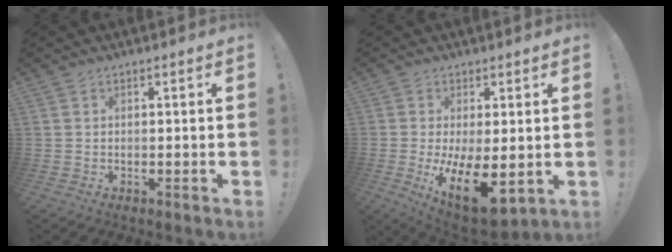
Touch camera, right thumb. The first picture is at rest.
{"total": 12.9, "force": [-1.3, 5.3, 11.7], "torque": [-0.162, -0.018, -0.007]}